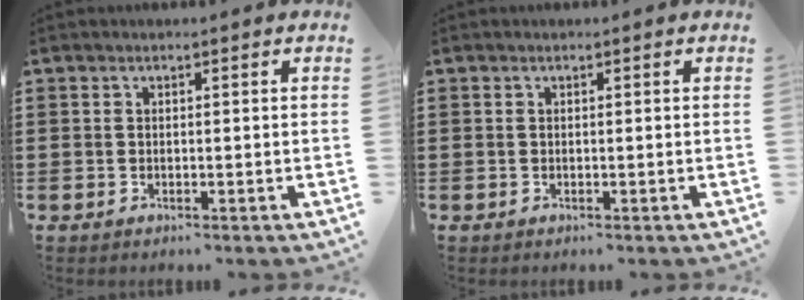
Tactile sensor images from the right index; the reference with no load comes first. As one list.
[{"total": 0.0}]